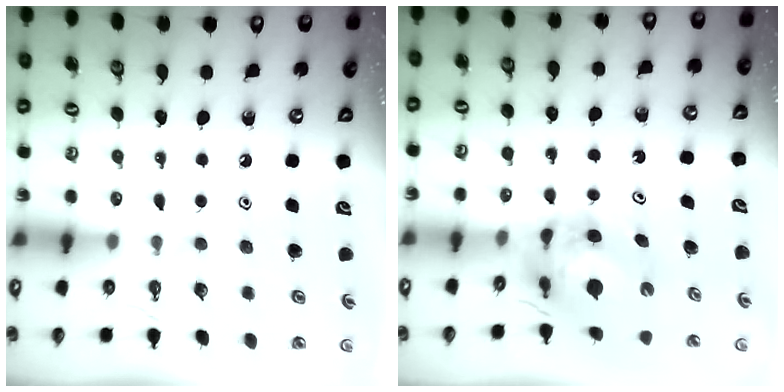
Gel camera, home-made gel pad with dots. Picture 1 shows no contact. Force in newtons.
{"total": 8.1, "press": 8.1, "slide": 0.7}